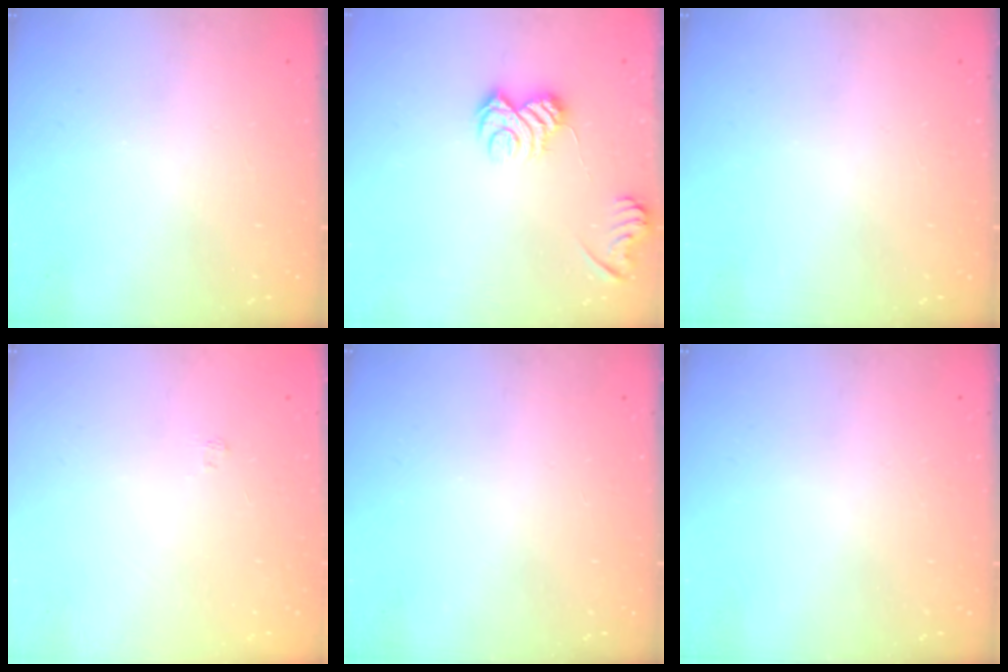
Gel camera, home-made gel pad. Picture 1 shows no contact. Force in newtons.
{"total": 9.4, "press": 9.4, "slide": 1.1}
{"total": 0.0}
{"total": 1.8, "press": 1.4, "slide": 1.1}
{"total": 0.0}
{"total": 0.0}